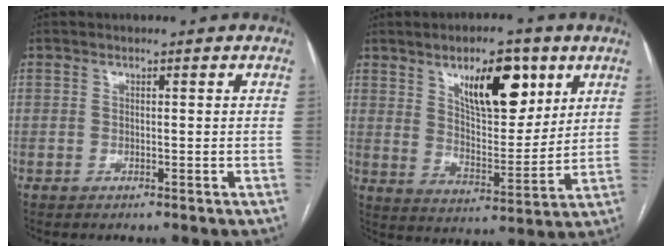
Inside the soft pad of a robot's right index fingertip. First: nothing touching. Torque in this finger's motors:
{"motor_torque": [1.09, 1.04, 0.26, 0.10]}